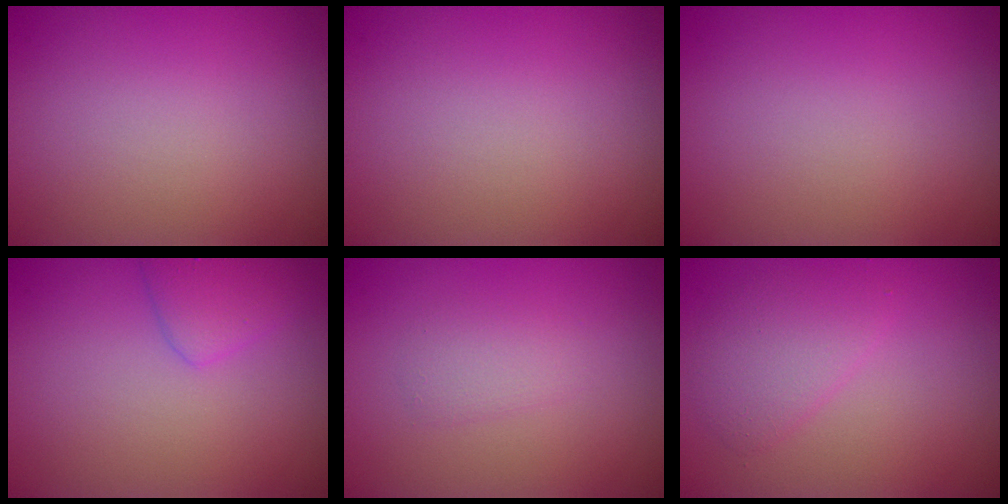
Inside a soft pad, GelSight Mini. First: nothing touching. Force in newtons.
{"total": 0.0}
{"total": 0.0}
{"total": 2.2, "press": 2.2, "slide": 0.1}
{"total": 1.3, "press": 1.3, "slide": 0.0}
{"total": 2.6, "press": 2.6, "slide": 0.3}